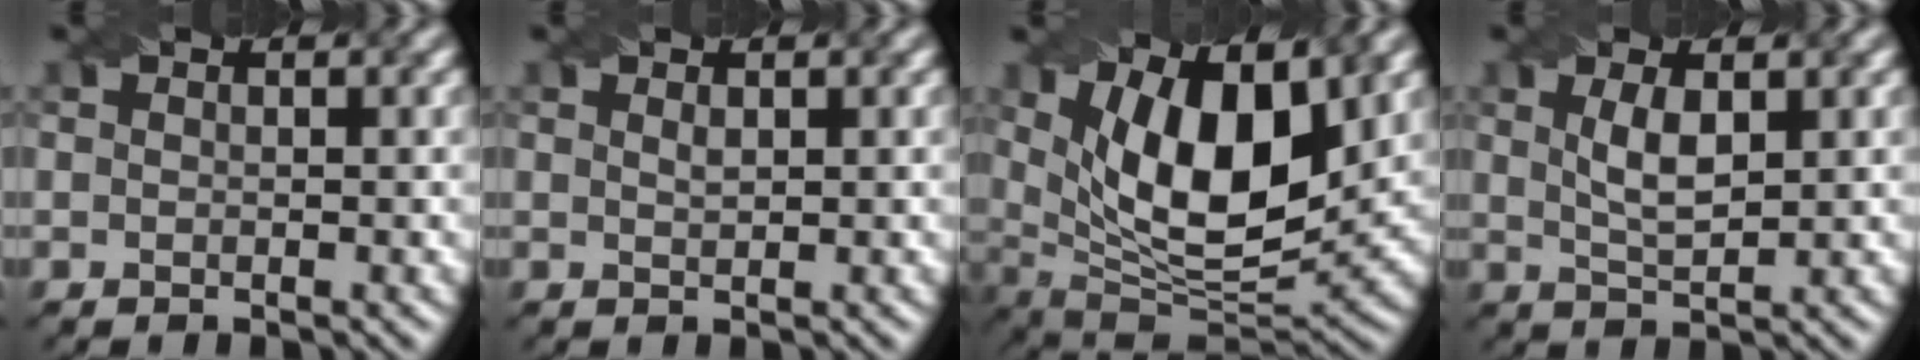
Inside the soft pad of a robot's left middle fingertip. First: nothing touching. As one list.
[{"total": 0.5, "force": [0.3, 0.1, 0.4], "torque": [-0.009, -0.001, 0.008]}, {"total": 12.1, "force": [3.7, 5.3, 10.3], "torque": [-0.159, -0.008, 0.061]}, {"total": 2.9, "force": [0.9, 1.0, 2.5], "torque": [-0.055, 0.000, 0.022]}]